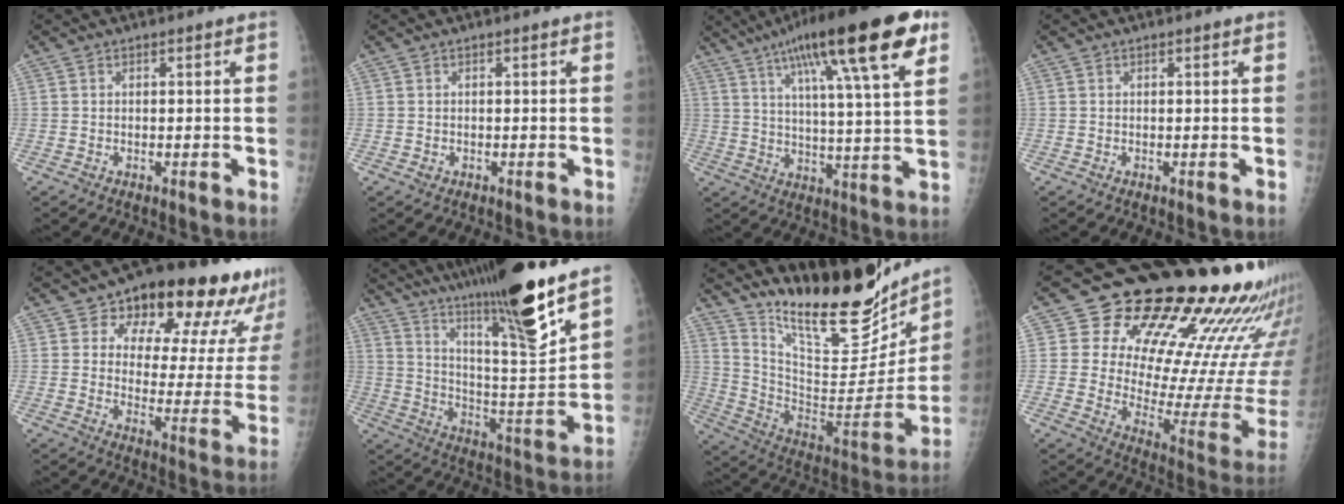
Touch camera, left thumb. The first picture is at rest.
{"total": 0.6, "force": [-0.1, 0.6, 0.2], "torque": [-0.001, 0.001, 0.000]}
{"total": 23.4, "force": [12.1, 4.2, 19.6], "torque": [-0.301, -0.011, 0.185]}
{"total": 0.0}
{"total": 21.5, "force": [15.0, 9.9, 11.8], "torque": [-0.108, -0.066, 0.190]}
{"total": 25.0, "force": [18.2, 2.3, 17.0], "torque": [-0.262, -0.078, 0.305]}
{"total": 27.0, "force": [21.2, 8.2, 14.6], "torque": [-0.198, -0.107, 0.336]}
{"total": 24.6, "force": [17.8, 9.4, 14.1], "torque": [-0.158, -0.128, 0.238]}